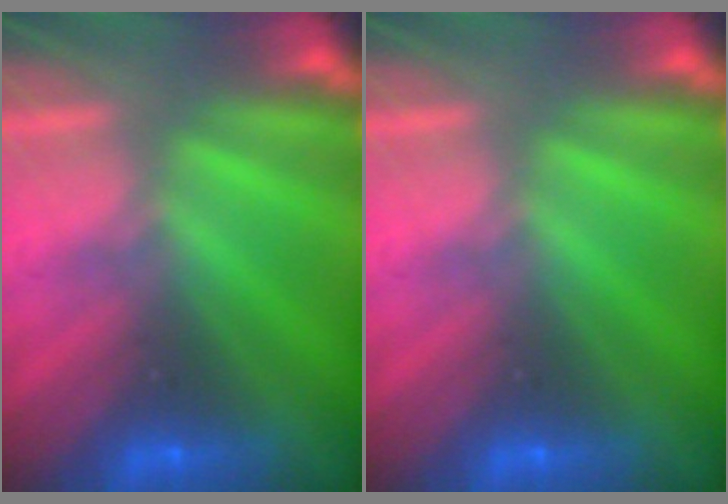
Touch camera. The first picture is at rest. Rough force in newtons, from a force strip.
{"total": 0.0}